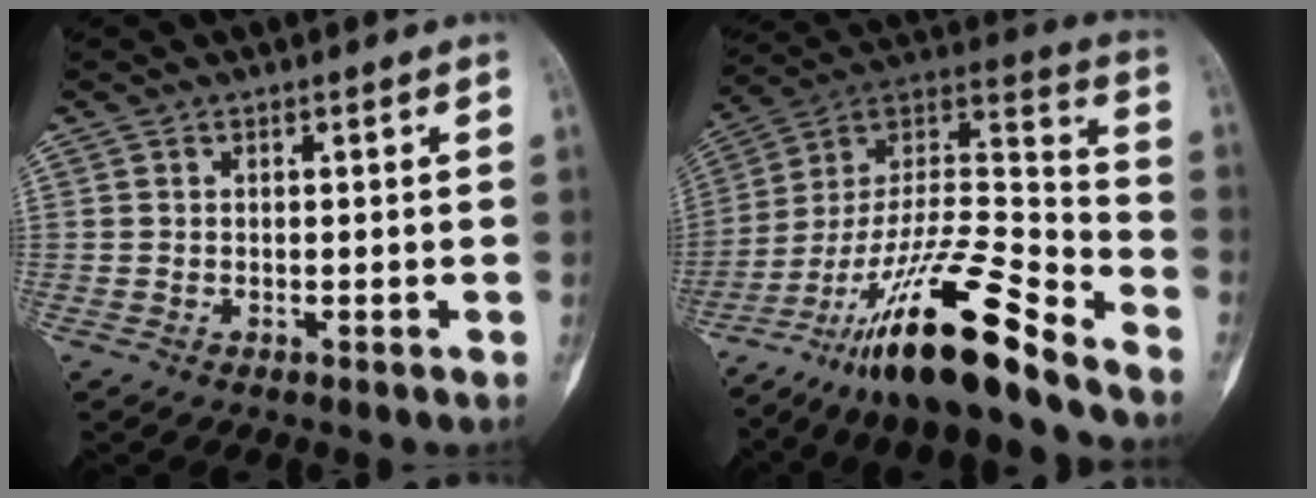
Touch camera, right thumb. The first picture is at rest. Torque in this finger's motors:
{"motor_torque": [3.33, 1.40, 0.98, -1.79, 0.53]}